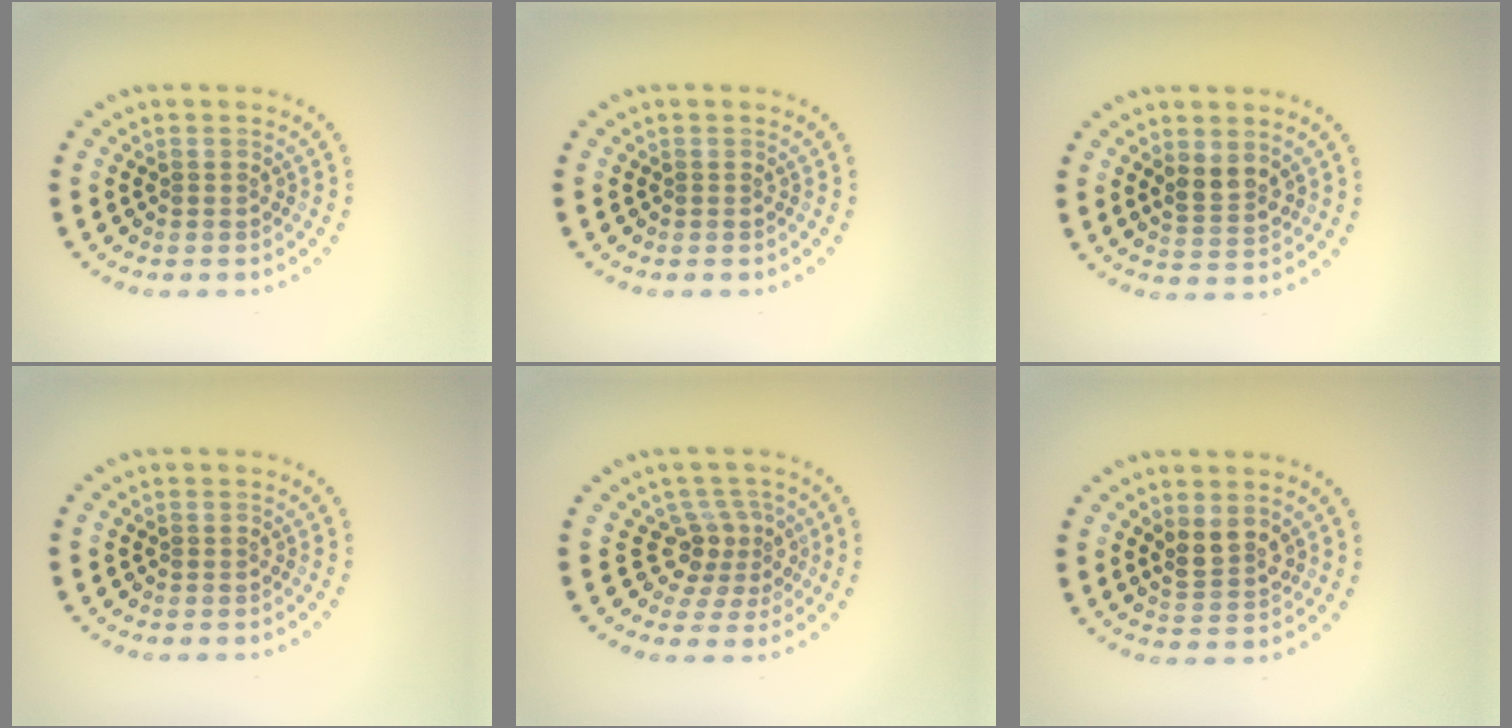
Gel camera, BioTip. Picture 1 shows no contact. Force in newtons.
{"total": 0.0}
{"total": 2.5, "press": 2.3, "slide": 1.0}
{"total": 0.0}
{"total": 3.1, "press": 2.2, "slide": 2.1}
{"total": 2.5, "press": 2.3, "slide": 0.9}